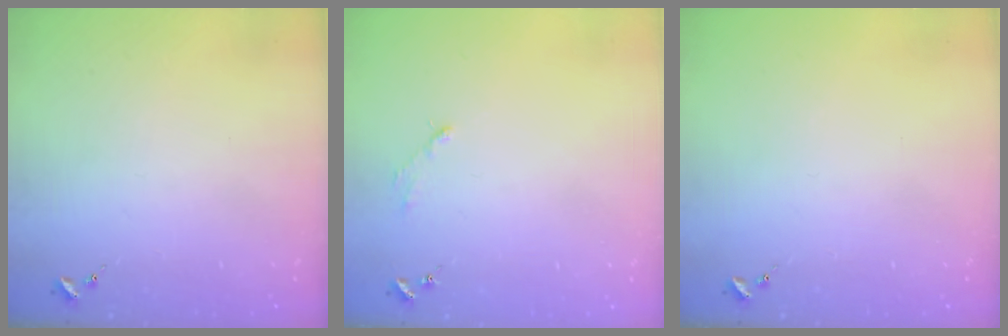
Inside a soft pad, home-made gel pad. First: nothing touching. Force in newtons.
{"total": 2.9, "press": 2.9, "slide": 0.4}
{"total": 0.0}